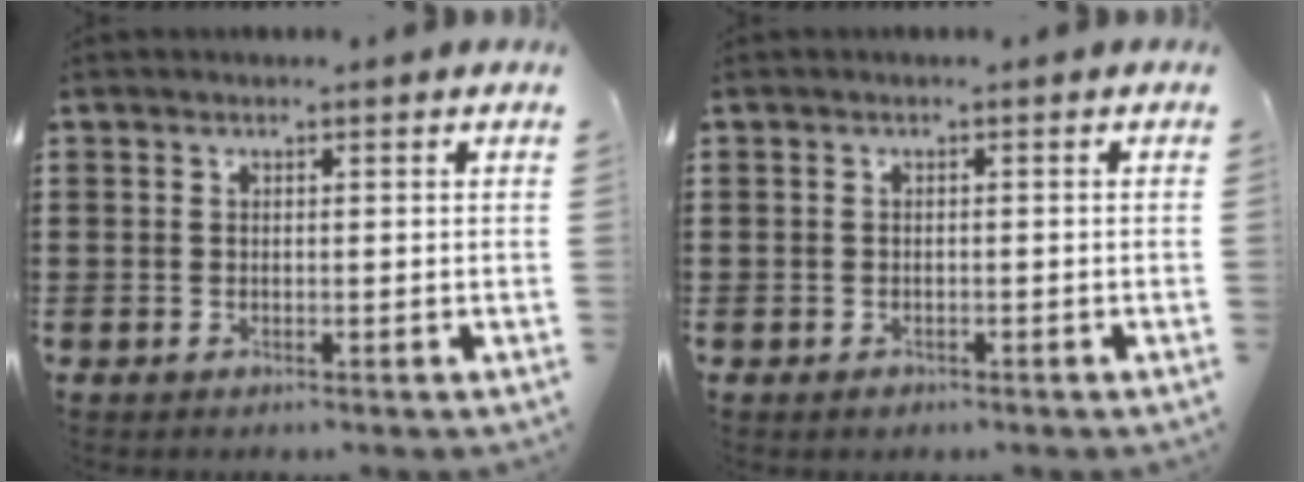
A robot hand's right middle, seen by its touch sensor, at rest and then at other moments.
{"total": 0.6, "force": [-0.5, 0.3, 0.1], "torque": [-0.003, 0.001, -0.012]}